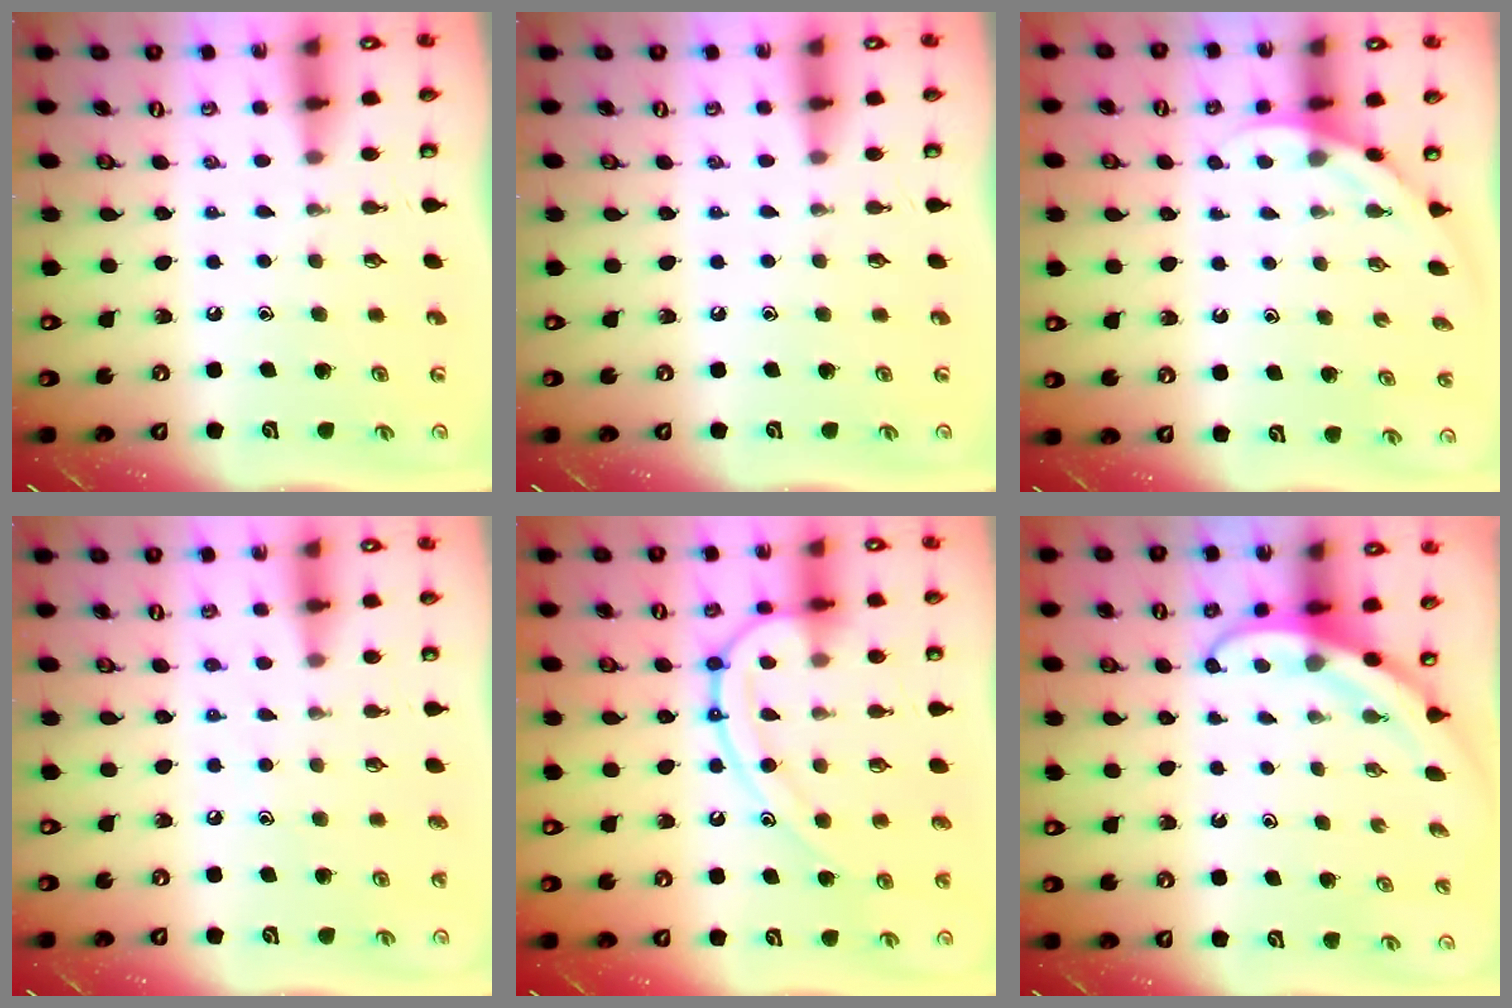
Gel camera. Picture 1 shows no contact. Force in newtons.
{"total": 0.0}
{"total": 2.6, "press": 2.6, "slide": 0.1}
{"total": 5.8, "press": 5.8, "slide": 0.6}
{"total": 16.1, "press": 16.0, "slide": 1.4}
{"total": 3.9, "press": 3.9, "slide": 0.3}